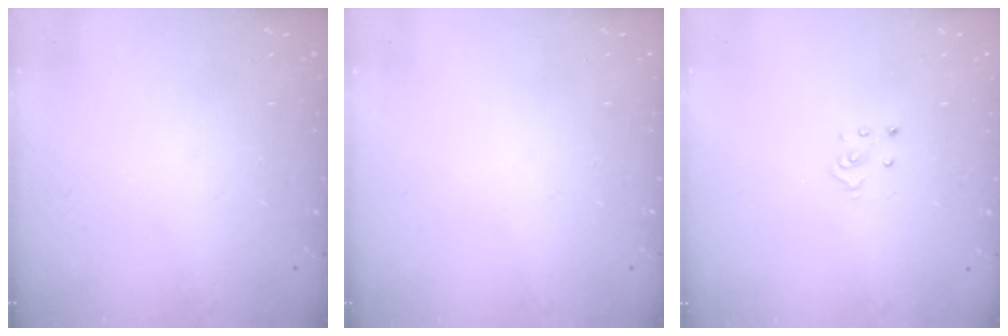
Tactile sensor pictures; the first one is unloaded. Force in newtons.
{"total": 0.0}
{"total": 2.8, "press": 2.8, "slide": 0.3}